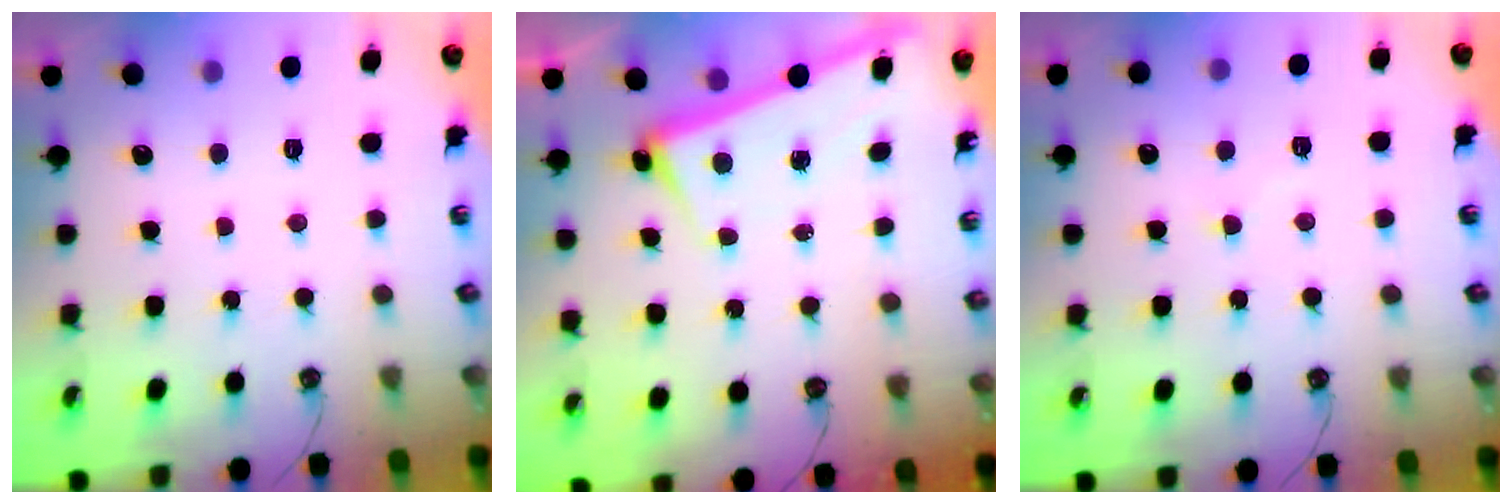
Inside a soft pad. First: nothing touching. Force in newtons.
{"total": 2.6, "press": 2.5, "slide": 0.8}
{"total": 3.9, "press": 3.9, "slide": 0.4}